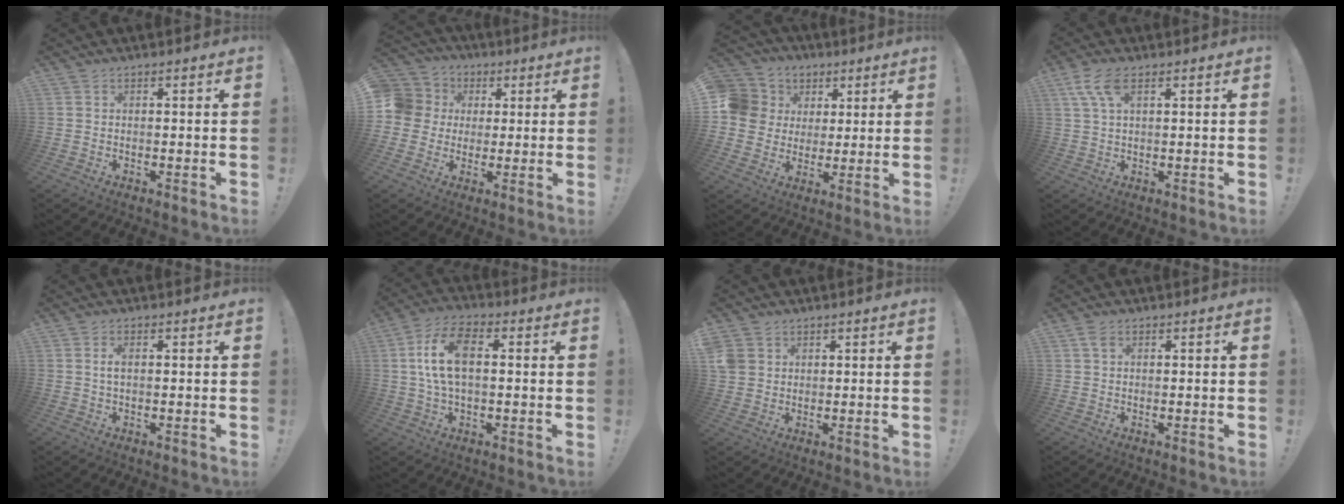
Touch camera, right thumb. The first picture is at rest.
{"total": 9.5, "force": [0.8, 9.1, 2.7], "torque": [-0.050, 0.005, 0.020]}
{"total": 11.5, "force": [2.7, 10.6, 3.4], "torque": [-0.058, -0.004, 0.063]}
{"total": 6.6, "force": [3.1, 2.7, 5.2], "torque": [-0.109, 0.006, 0.062]}
{"total": 2.0, "force": [0.1, 0.7, 1.9], "torque": [-0.038, 0.003, 0.000]}
{"total": 11.9, "force": [1.5, 6.3, 10.0], "torque": [-0.195, 0.007, 0.028]}
{"total": 4.5, "force": [2.2, 3.7, 1.4], "torque": [-0.029, -0.006, 0.042]}
{"total": 2.0, "force": [0.9, 1.0, 1.5], "torque": [-0.028, 0.001, 0.017]}